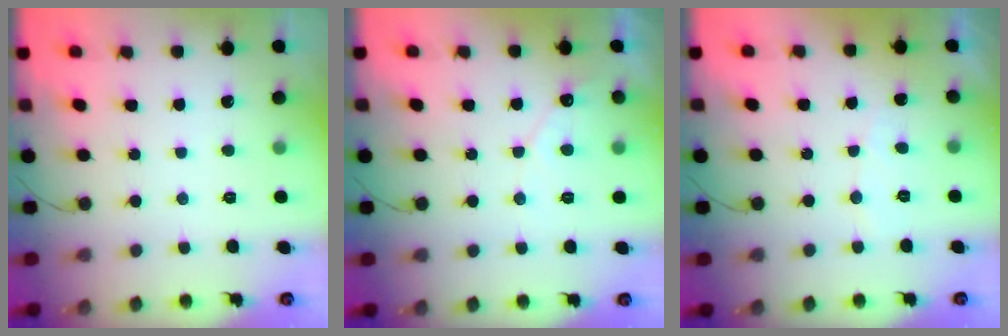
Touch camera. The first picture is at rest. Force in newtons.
{"total": 4.5, "press": 4.5, "slide": 0.3}
{"total": 3.5, "press": 3.4, "slide": 0.3}